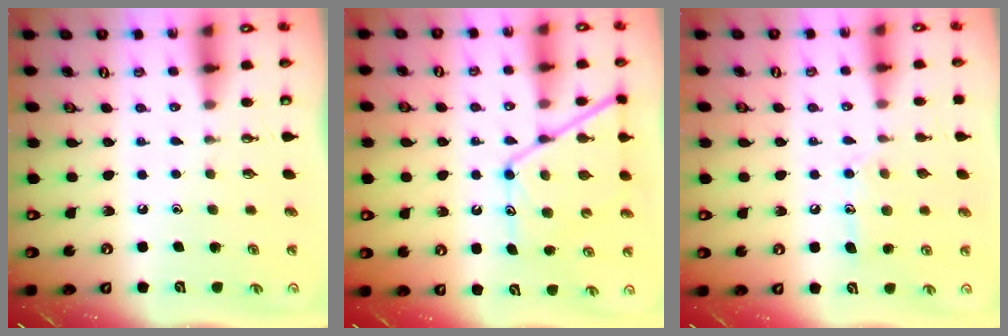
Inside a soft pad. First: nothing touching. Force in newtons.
{"total": 14.1, "press": 14.1, "slide": 1.2}
{"total": 10.6, "press": 10.6, "slide": 0.8}